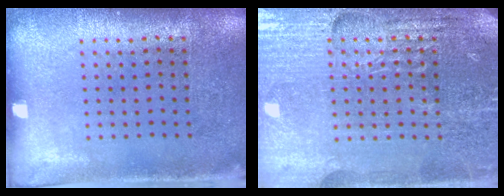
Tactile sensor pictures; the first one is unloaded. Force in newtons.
{"total": 4.4, "press": 4.2, "slide": 1.5}